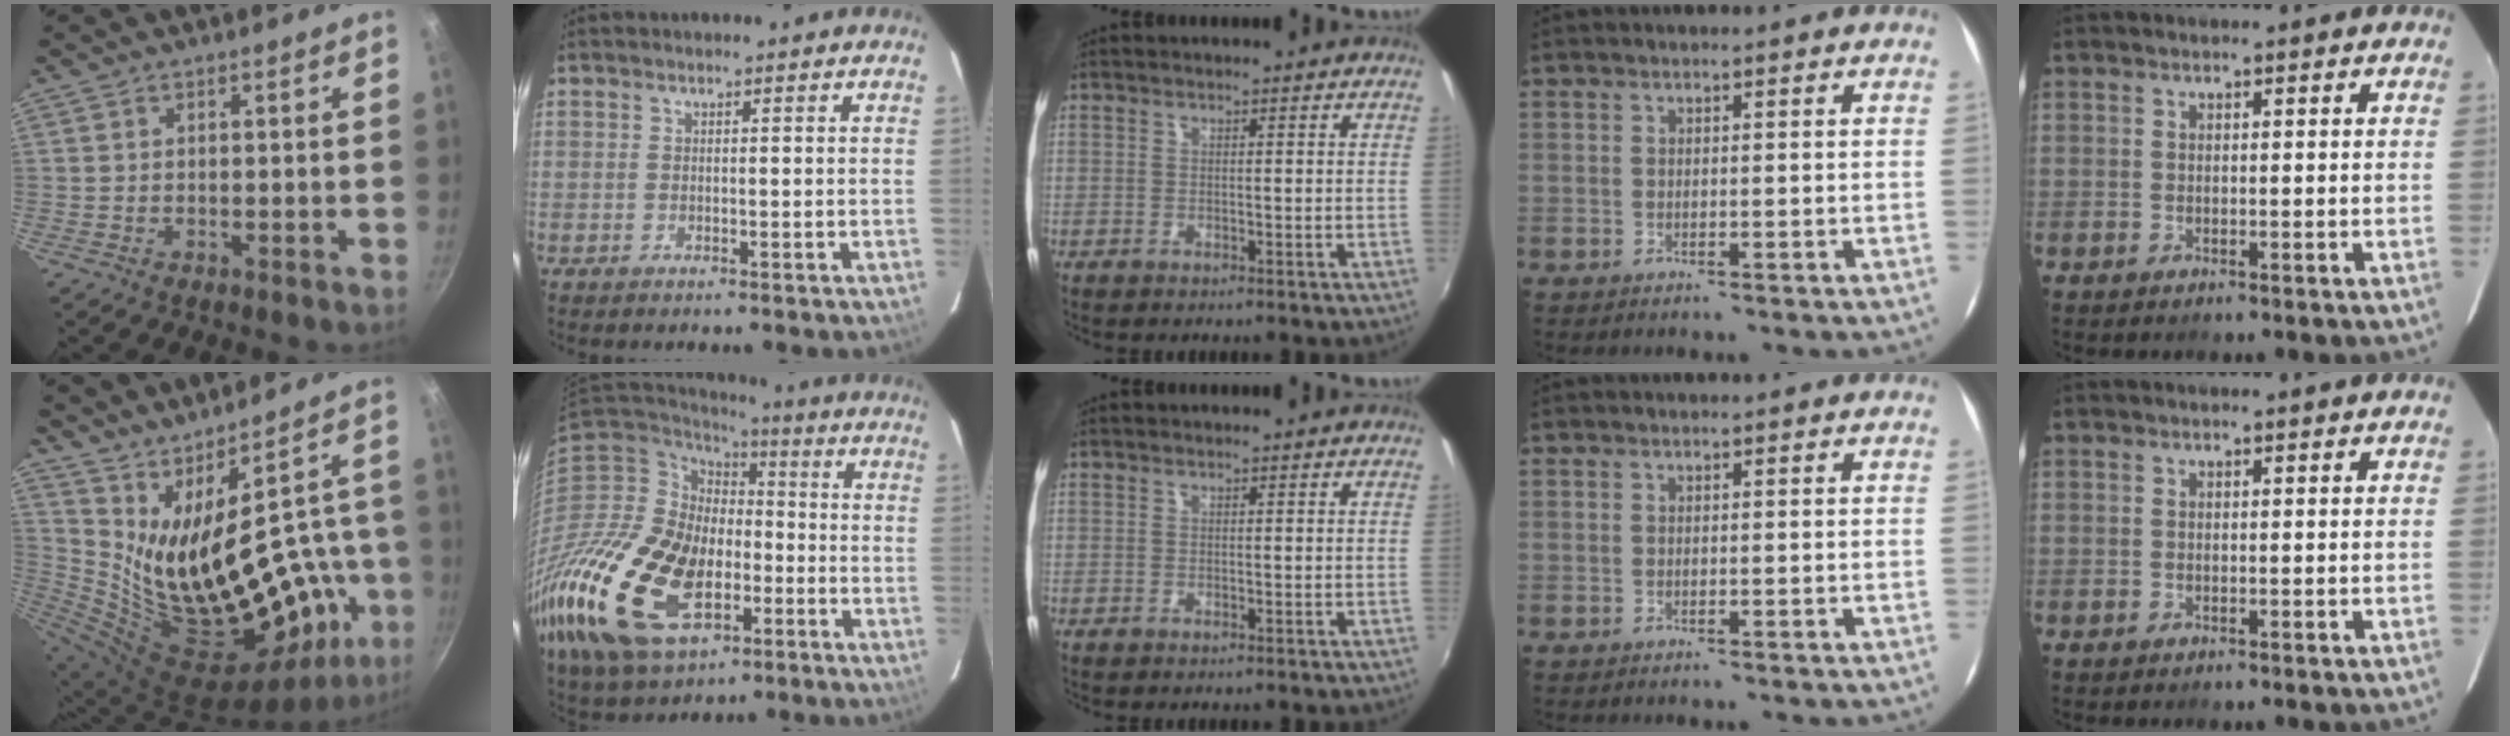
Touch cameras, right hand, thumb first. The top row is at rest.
{"thumb": {"total": 28.2, "force": [0.4, 13.5, 24.7], "torque": [-0.355, -0.056, 0.054]}, "index": {"total": 29.5, "force": [-11.6, 18.2, 20.1], "torque": [-0.466, -0.049, -0.202]}}